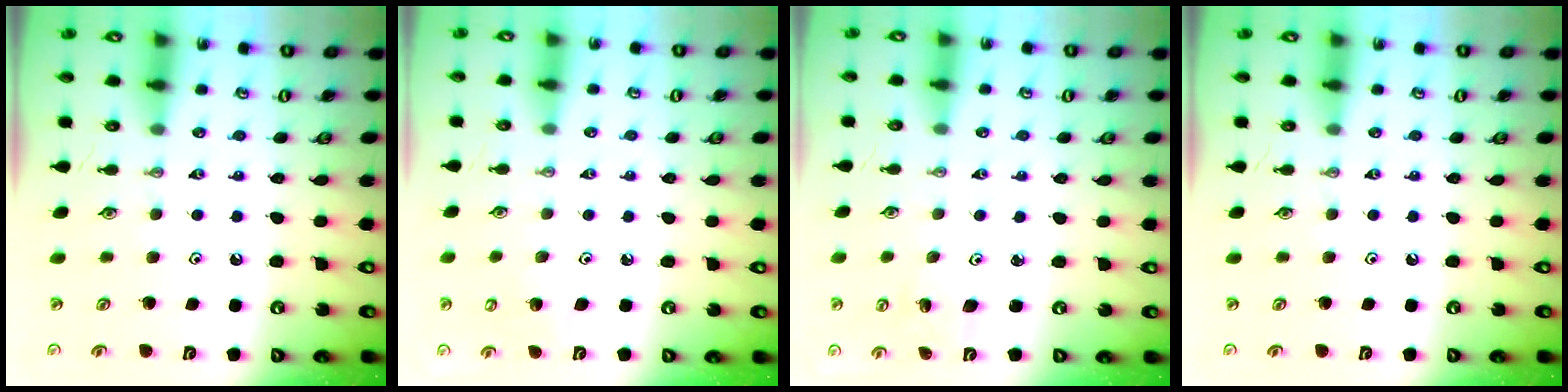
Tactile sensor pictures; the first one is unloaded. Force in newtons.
{"total": 5.2, "press": 5.1, "slide": 0.5}
{"total": 2.5, "press": 2.5, "slide": 0.2}
{"total": 0.0}